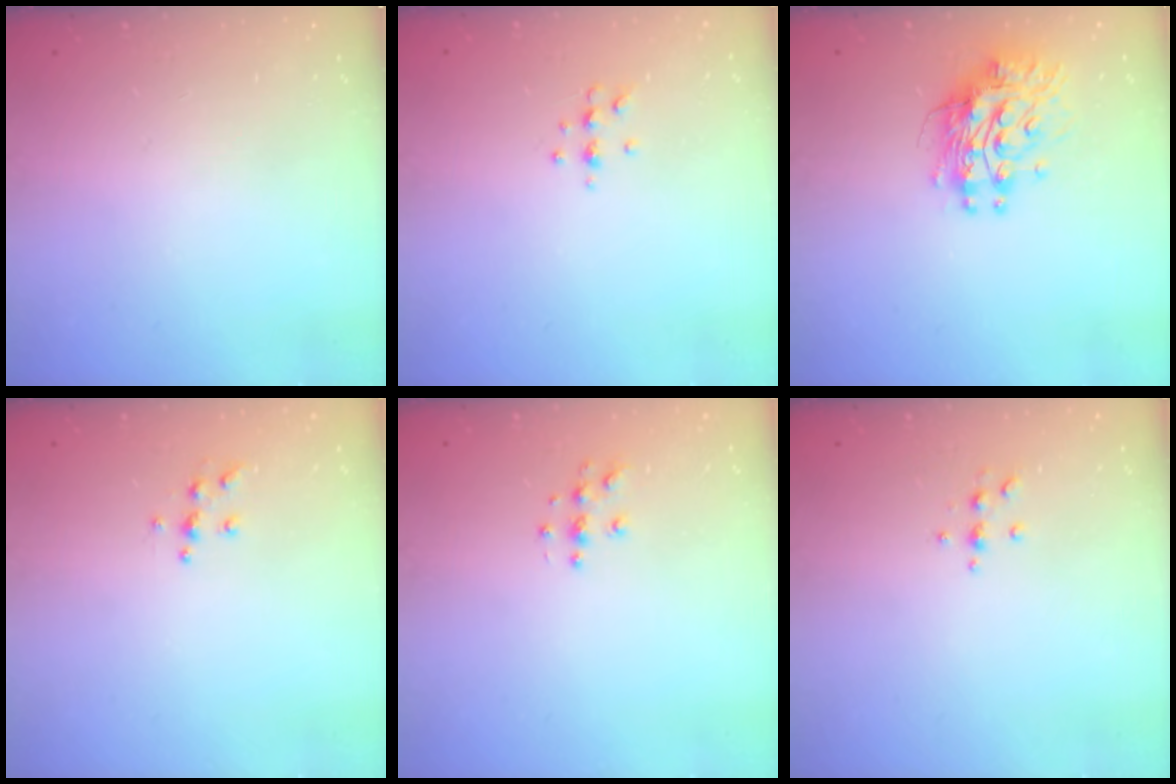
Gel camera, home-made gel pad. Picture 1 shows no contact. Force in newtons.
{"total": 5.6, "press": 5.4, "slide": 1.5}
{"total": 11.5, "press": 11.5, "slide": 1.0}
{"total": 5.9, "press": 5.9, "slide": 0.5}
{"total": 4.6, "press": 4.6, "slide": 0.2}
{"total": 5.4, "press": 5.1, "slide": 1.7}